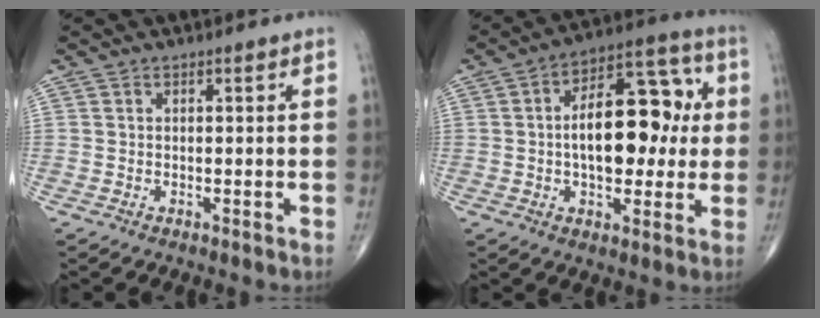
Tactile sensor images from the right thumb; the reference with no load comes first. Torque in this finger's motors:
{"motor_torque": [1.54, 2.28, 1.28, -0.11, 0.38]}